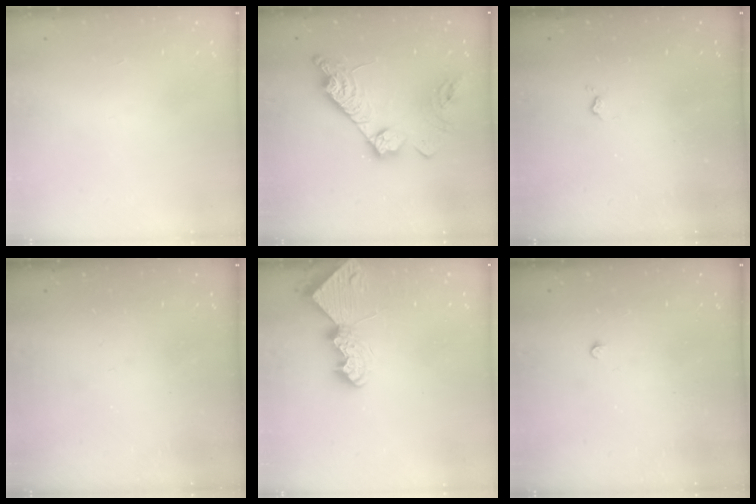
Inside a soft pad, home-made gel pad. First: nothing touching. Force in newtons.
{"total": 17.4, "press": 17.3, "slide": 1.2}
{"total": 2.4, "press": 2.3, "slide": 0.5}
{"total": 0.0}
{"total": 8.3, "press": 8.3, "slide": 1.0}
{"total": 2.3, "press": 2.3, "slide": 0.4}